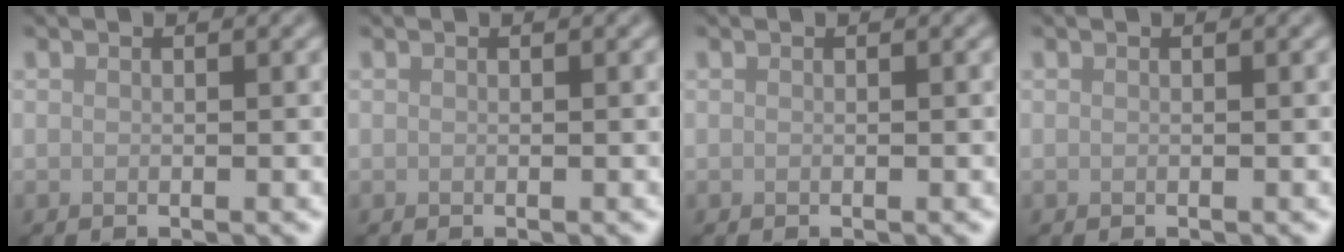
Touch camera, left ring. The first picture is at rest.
{"total": 0.0}
{"total": 0.0}
{"total": 0.0}